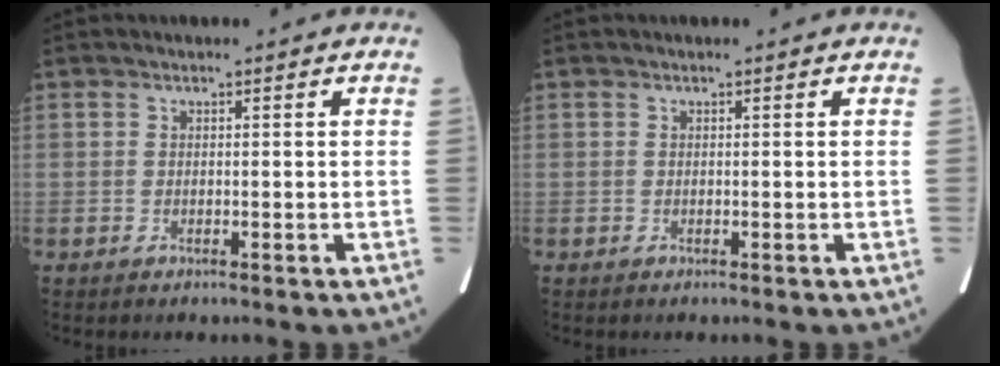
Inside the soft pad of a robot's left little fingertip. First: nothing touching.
{"total": 0.0}